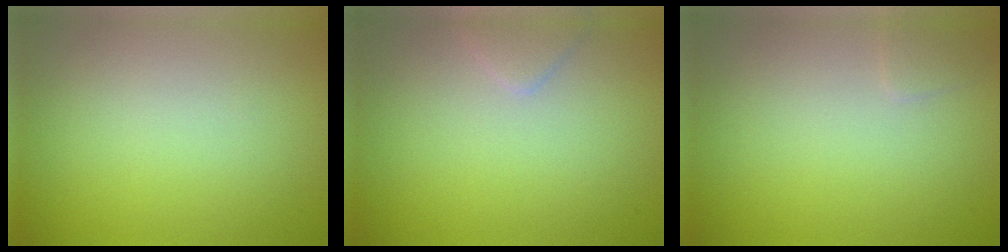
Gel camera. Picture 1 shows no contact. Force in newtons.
{"total": 1.5, "press": 1.5, "slide": 0.1}
{"total": 0.8, "press": 0.8, "slide": 0.1}